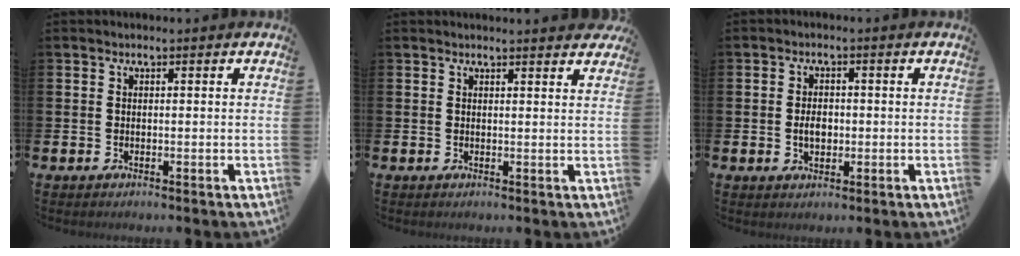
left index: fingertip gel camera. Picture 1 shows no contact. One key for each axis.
{"total": 1.3, "fx": 1.3, "fy": -0.1, "fz": -0.1, "tx": 0.014, "ty": -0.011, "tz": 0.021}
{"total": 2.8, "fx": -0.2, "fy": 1.9, "fz": 2.0, "tx": -0.021, "ty": -0.002, "tz": -0.010}